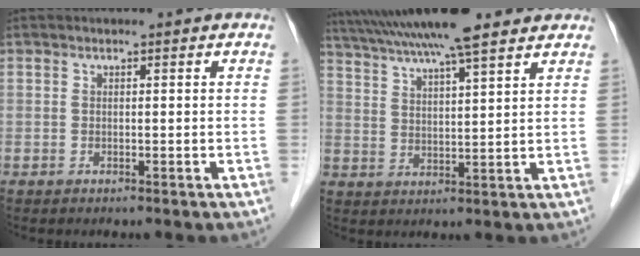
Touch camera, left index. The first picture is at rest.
{"total": 15.6, "force": [13.0, 0.8, 8.5], "torque": [-0.155, 0.035, 0.204]}